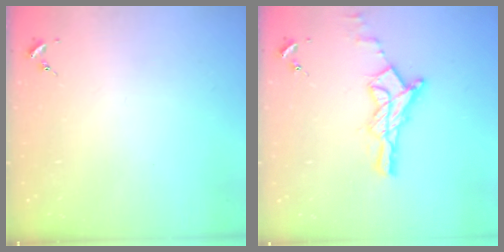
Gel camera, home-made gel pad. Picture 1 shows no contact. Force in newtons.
{"total": 14.2, "press": 14.1, "slide": 1.0}